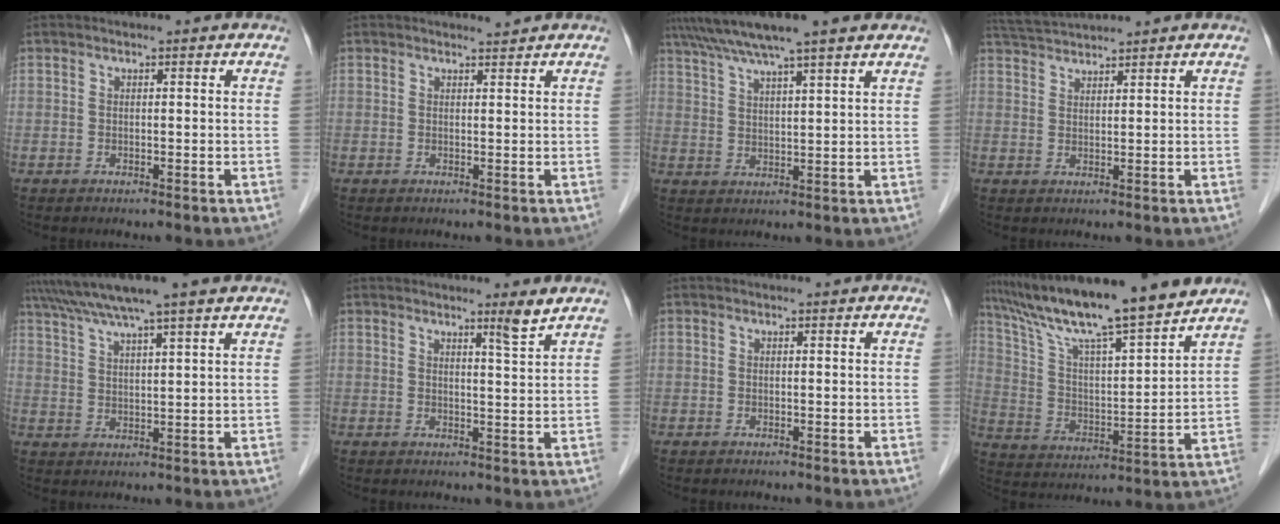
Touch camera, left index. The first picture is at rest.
{"total": 0.9, "force": [0.8, -0.3, -0.2], "torque": [-0.007, -0.008, 0.013]}
{"total": 11.5, "force": [9.4, 0.2, 6.6], "torque": [-0.116, 0.037, 0.140]}
{"total": 4.2, "force": [4.0, -0.7, 0.6], "torque": [-0.018, 0.022, 0.081]}
{"total": 10.5, "force": [8.8, -0.7, 5.6], "torque": [-0.101, 0.032, 0.132]}
{"total": 2.6, "force": [2.1, -0.9, 1.2], "torque": [-0.027, -0.017, 0.035]}
{"total": 0.0}
{"total": 17.9, "force": [15.5, 0.0, 9.0], "torque": [-0.159, 0.004, 0.261]}